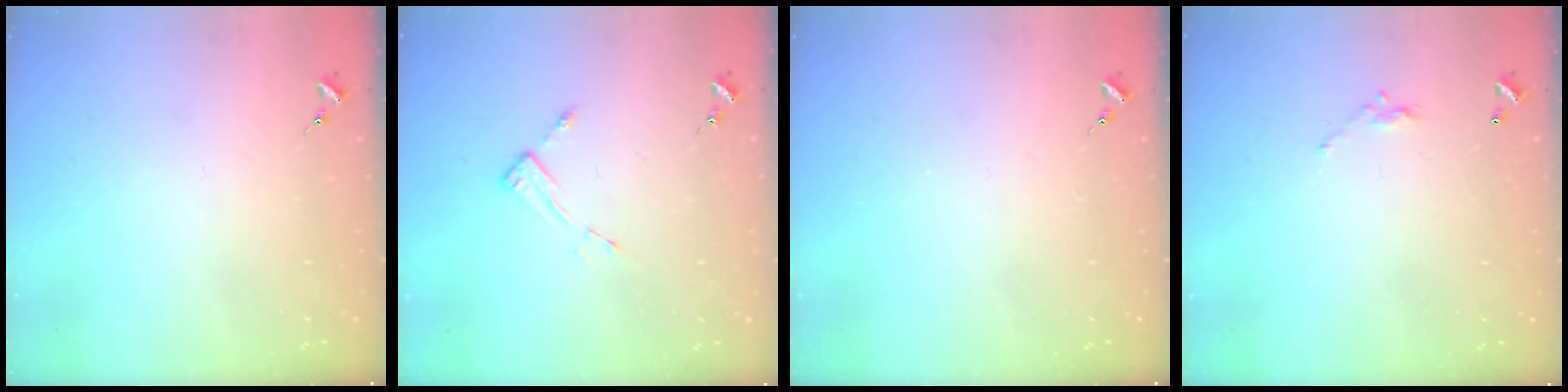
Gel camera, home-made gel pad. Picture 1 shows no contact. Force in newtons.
{"total": 3.9, "press": 3.9, "slide": 0.2}
{"total": 0.0}
{"total": 4.8, "press": 4.8, "slide": 0.3}